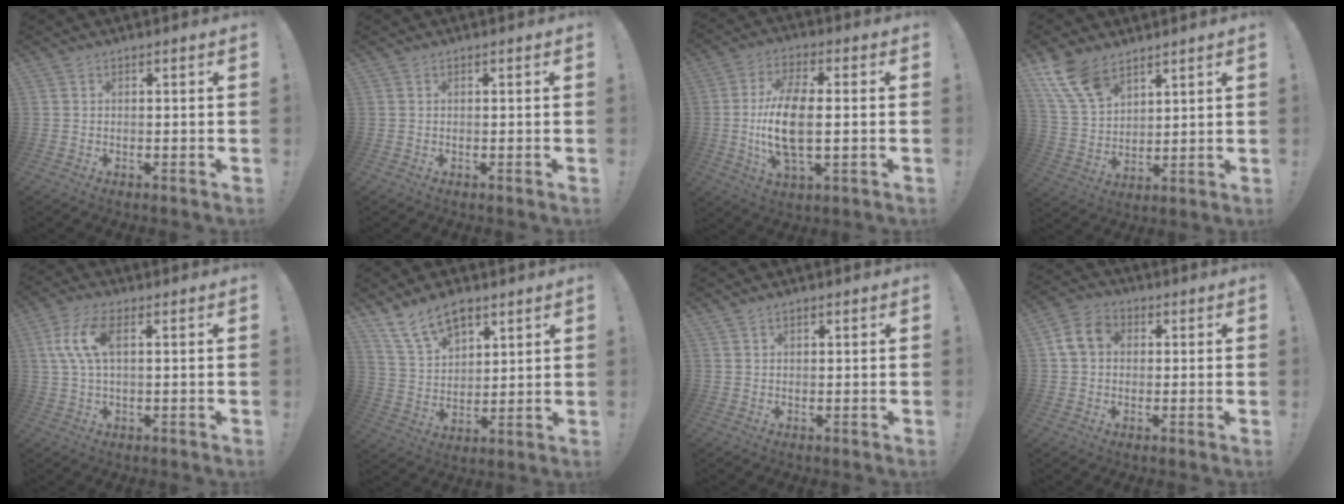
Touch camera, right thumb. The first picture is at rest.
{"total": 0.0}
{"total": 14.0, "force": [-0.6, 6.0, 12.6], "torque": [-0.251, -0.002, -0.015]}
{"total": 12.7, "force": [8.6, 6.8, 6.4], "torque": [-0.144, -0.040, 0.167]}
{"total": 9.8, "force": [2.6, 4.2, 8.5], "torque": [-0.168, -0.003, 0.048]}
{"total": 12.7, "force": [8.6, 7.2, 6.0], "torque": [-0.102, -0.043, 0.163]}
{"total": 1.3, "force": [1.0, 0.7, 0.4], "torque": [-0.001, -0.001, 0.017]}
{"total": 8.3, "force": [1.9, 6.5, 4.7], "torque": [-0.069, 0.013, 0.041]}